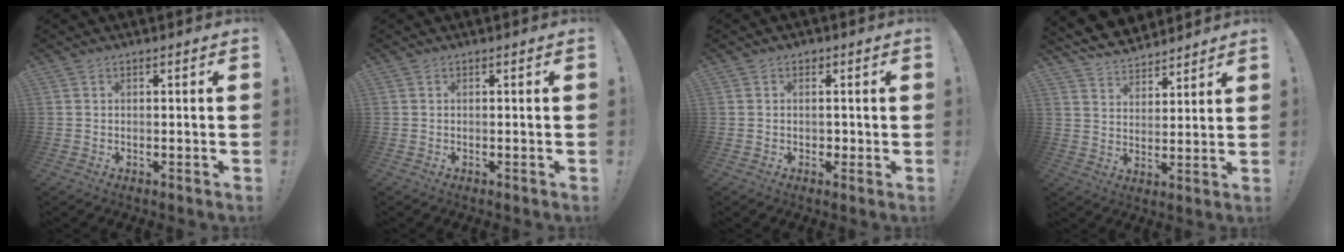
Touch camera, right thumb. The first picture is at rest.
{"total": 0.0}
{"total": 2.6, "force": [0.6, 2.5, 0.5], "torque": [0.003, -0.004, 0.009]}
{"total": 8.1, "force": [7.3, 3.1, 1.5], "torque": [-0.037, -0.057, 0.140]}